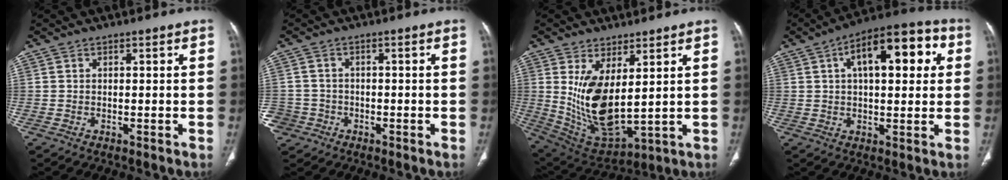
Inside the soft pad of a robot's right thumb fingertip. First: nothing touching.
{"total": 5.3, "force": [-2.1, 4.8, 0.4], "torque": [-0.004, 0.019, -0.034]}
{"total": 13.8, "force": [2.9, 6.2, 12.0], "torque": [-0.221, -0.034, 0.082]}
{"total": 16.2, "force": [4.7, 7.4, 13.7], "torque": [-0.166, 0.023, 0.062]}